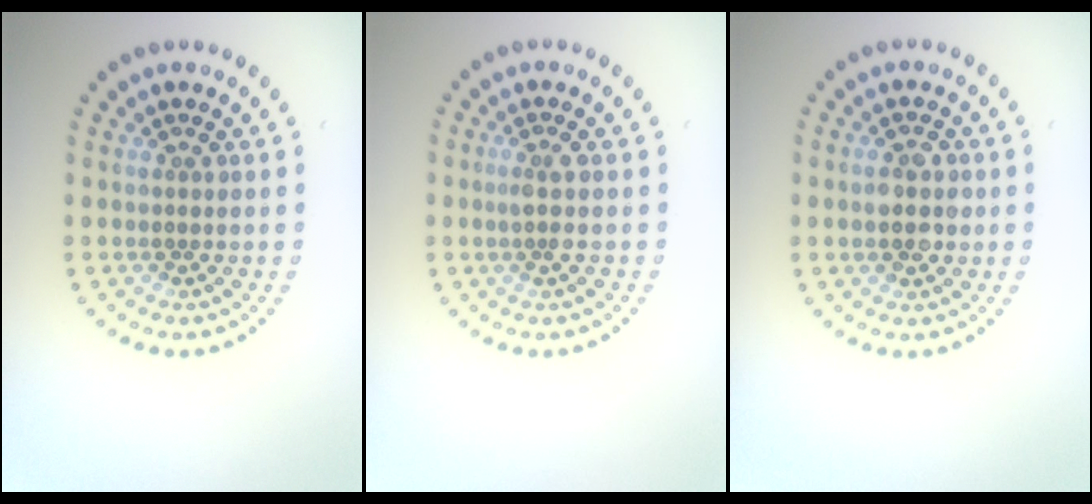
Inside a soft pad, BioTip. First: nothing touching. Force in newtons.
{"total": 1.5, "press": 1.1, "slide": 0.9}
{"total": 2.8, "press": 2.8, "slide": 0.2}